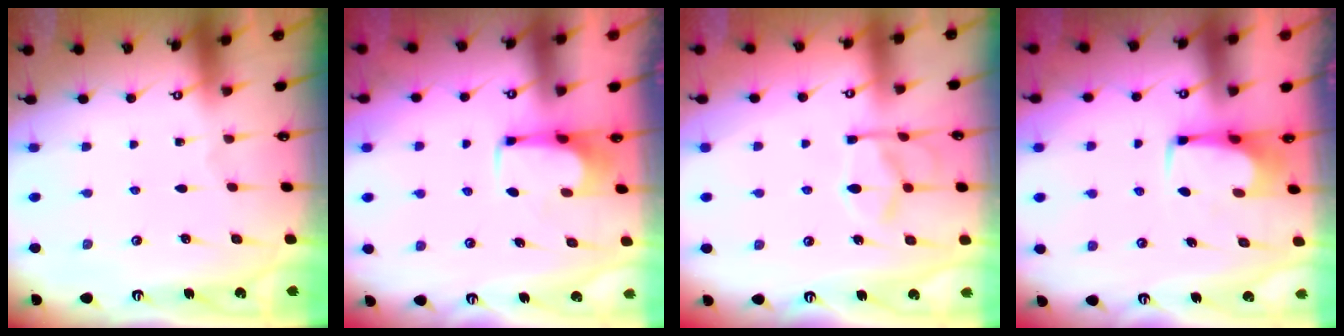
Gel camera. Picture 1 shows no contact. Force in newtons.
{"total": 0.0}
{"total": 8.2, "press": 8.1, "slide": 1.3}
{"total": 0.6, "press": 0.5, "slide": 0.3}